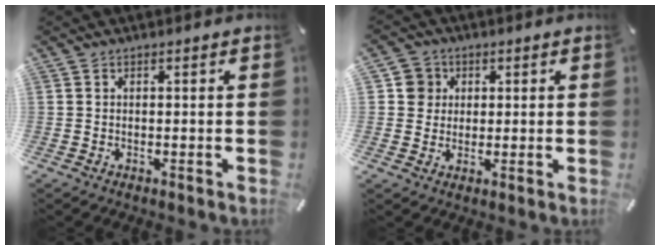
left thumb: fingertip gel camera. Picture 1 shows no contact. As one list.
[{"total": 5.4, "force": [1.1, 5.2, 0.8], "torque": [-0.006, 0.003, 0.018]}]